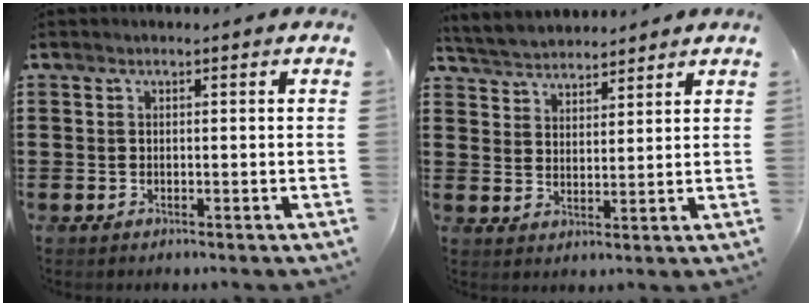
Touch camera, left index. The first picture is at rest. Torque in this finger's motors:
{"motor_torque": [0.38, -0.51, 0.14, 0.04]}